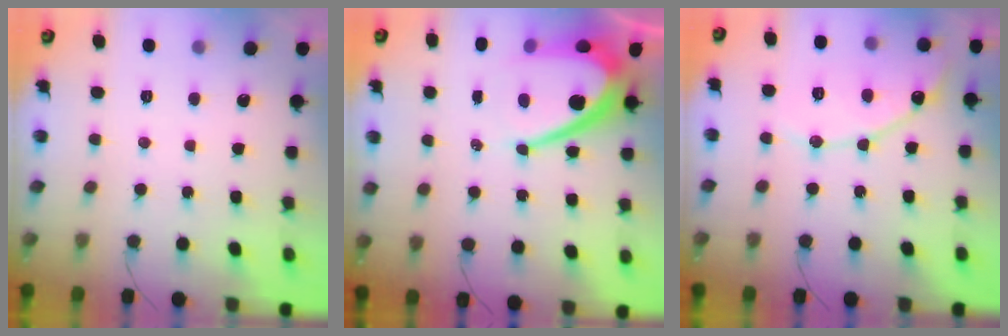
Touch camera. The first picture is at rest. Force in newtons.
{"total": 14.9, "press": 14.9, "slide": 1.3}
{"total": 11.0, "press": 10.9, "slide": 0.9}